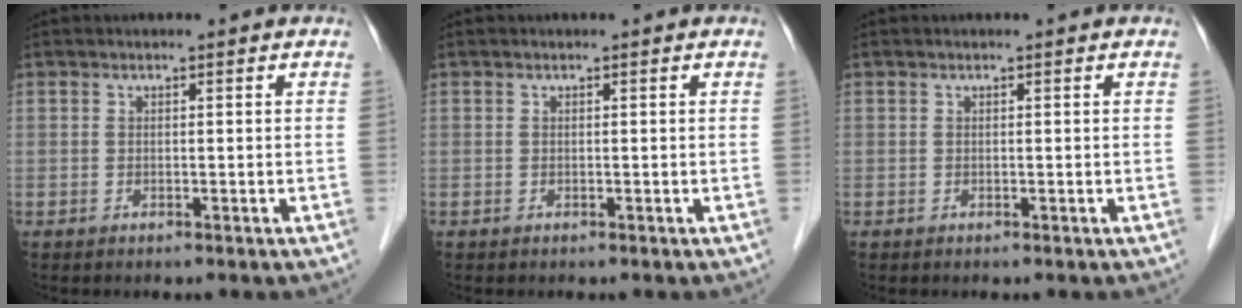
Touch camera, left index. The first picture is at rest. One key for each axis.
{"total": 0.0}
{"total": 0.0}